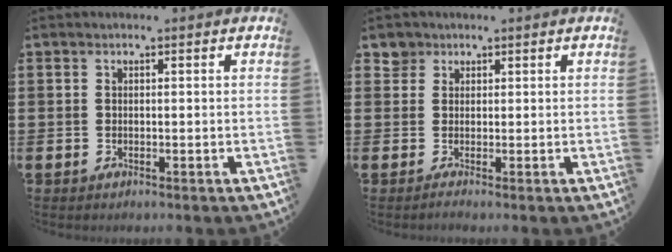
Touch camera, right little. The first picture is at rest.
{"total": 1.9, "force": [1.1, 1.4, 0.2], "torque": [0.006, 0.002, 0.018]}